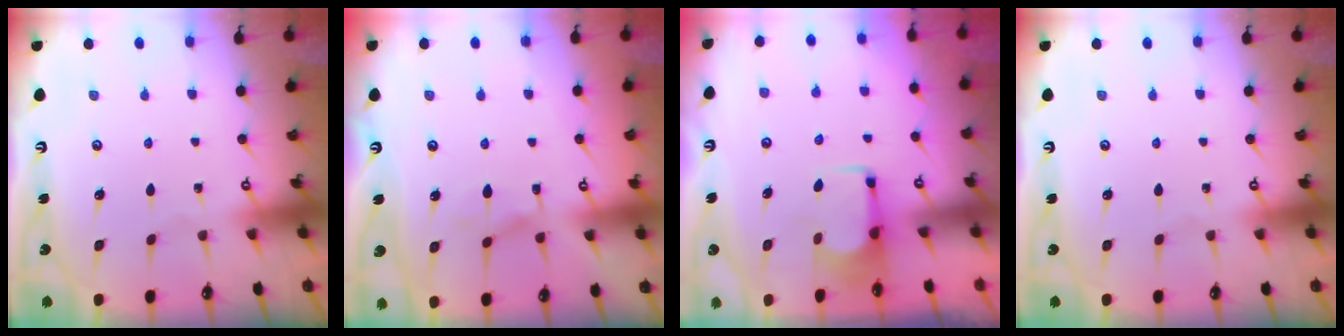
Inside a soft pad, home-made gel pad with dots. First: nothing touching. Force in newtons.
{"total": 5.9, "press": 5.9, "slide": 0.6}
{"total": 1.9, "press": 1.8, "slide": 0.7}
{"total": 0.0}